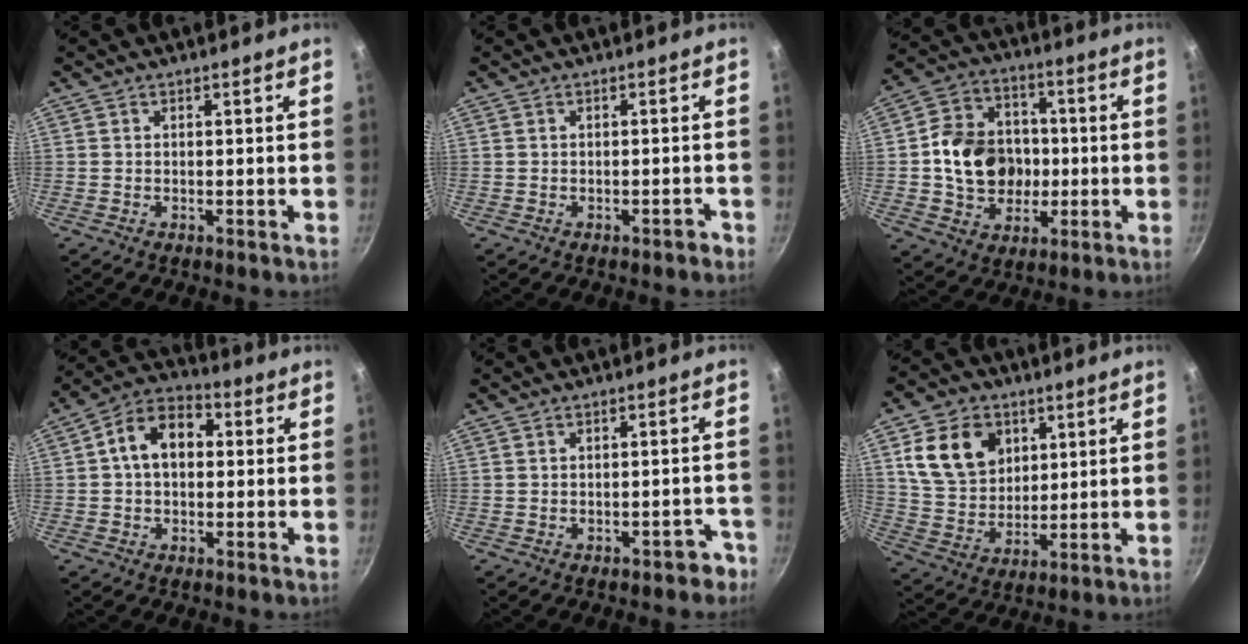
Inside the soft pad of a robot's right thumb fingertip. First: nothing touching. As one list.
[{"total": 1.3, "force": [-1.0, 0.6, 0.7], "torque": [-0.002, 0.021, -0.001]}, {"total": 15.4, "force": [-0.6, 12.8, 8.6], "torque": [-0.117, 0.028, -0.010]}, {"total": 10.4, "force": [1.2, 7.2, 7.5], "torque": [-0.092, 0.031, 0.002]}, {"total": 3.7, "force": [-2.5, 2.0, 1.8], "torque": [0.008, 0.040, -0.012]}, {"total": 14.2, "force": [5.0, 10.8, 7.7], "torque": [-0.113, -0.015, 0.096]}]